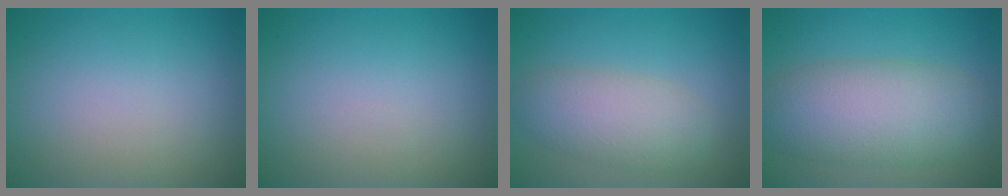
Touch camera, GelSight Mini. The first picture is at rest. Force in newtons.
{"total": 0.0}
{"total": 4.6, "press": 4.6, "slide": 0.3}
{"total": 7.3, "press": 7.3, "slide": 0.2}